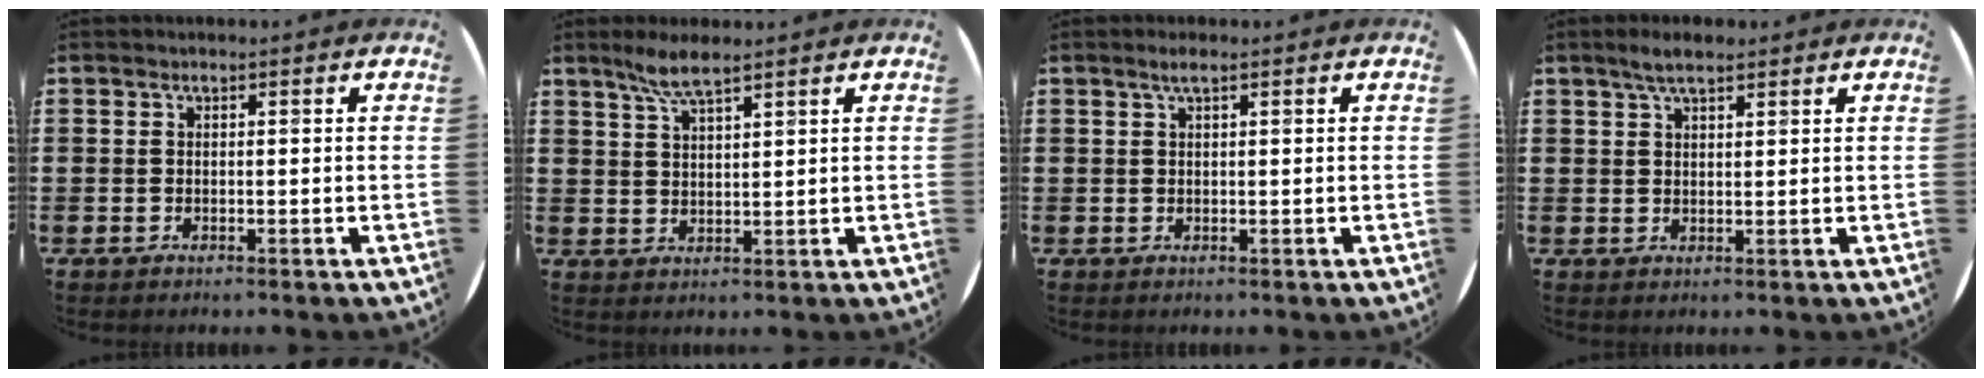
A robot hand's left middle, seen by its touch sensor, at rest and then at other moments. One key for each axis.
{"total": 4.2, "fx": 3.4, "fy": 0.3, "fz": 2.4, "tx": -0.056, "ty": 0.004, "tz": 0.060}
{"total": 1.3, "fx": 0.7, "fy": 0.1, "fz": 1.1, "tx": -0.020, "ty": 0.005, "tz": 0.012}
{"total": 3.1, "fx": 2.3, "fy": 0.8, "fz": 1.8, "tx": -0.039, "ty": 0.008, "tz": 0.041}